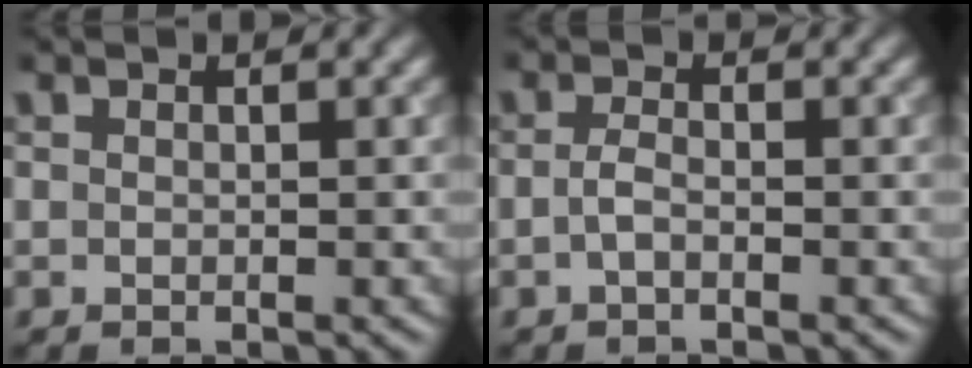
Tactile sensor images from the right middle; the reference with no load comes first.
{"total": 1.3, "force": [-0.5, 0.4, 1.1], "torque": [-0.025, 0.000, -0.013]}